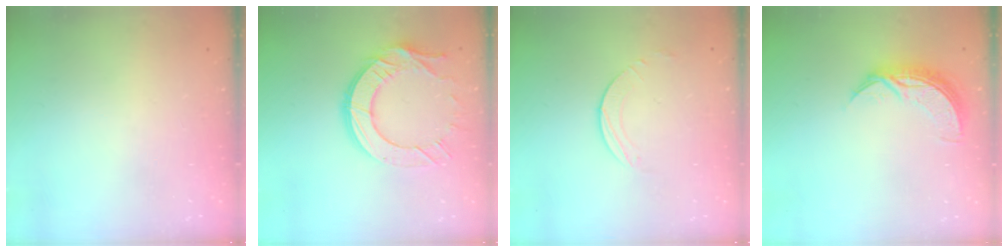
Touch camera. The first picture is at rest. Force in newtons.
{"total": 14.7, "press": 14.6, "slide": 1.2}
{"total": 3.2, "press": 3.2, "slide": 0.3}
{"total": 8.8, "press": 8.8, "slide": 0.4}